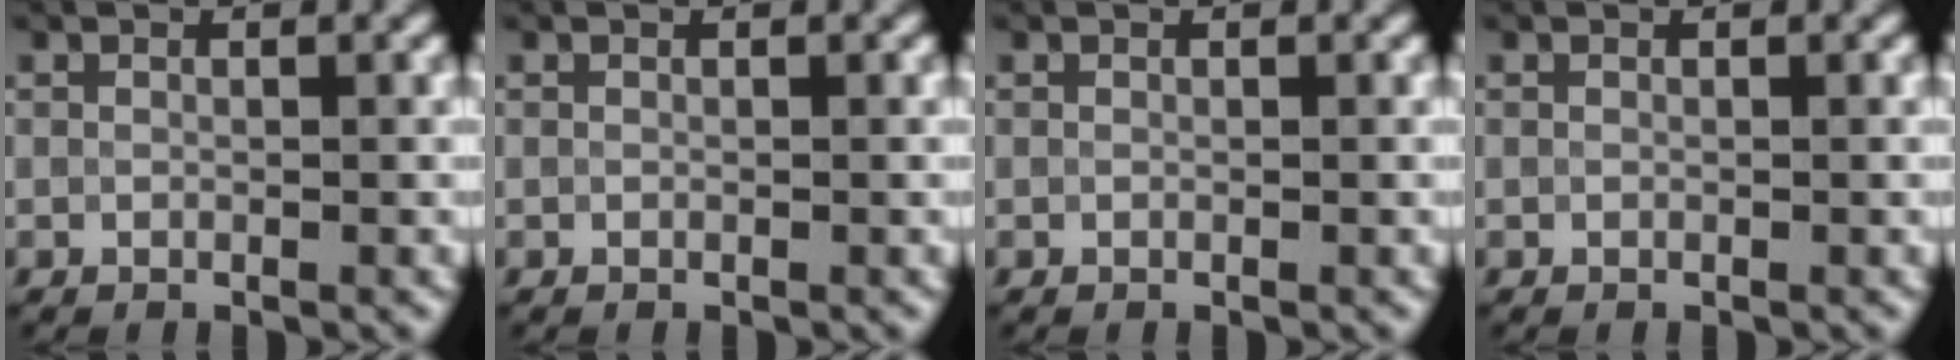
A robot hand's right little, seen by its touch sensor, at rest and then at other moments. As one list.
[{"total": 0.0}, {"total": 0.0}, {"total": 0.0}]